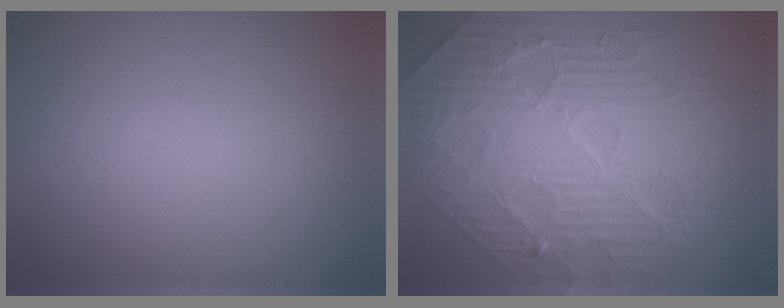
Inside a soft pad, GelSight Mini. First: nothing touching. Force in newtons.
{"total": 10.8, "press": 7.4, "slide": 7.9}